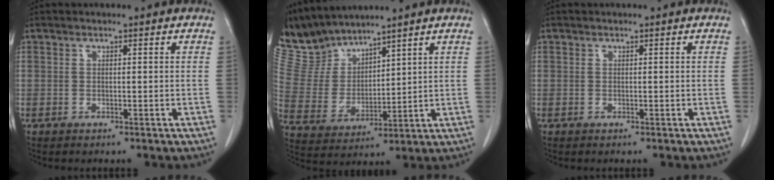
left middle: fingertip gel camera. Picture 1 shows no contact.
{"total": 8.7, "force": [8.6, 1.4, 0.4], "torque": [-0.033, 0.008, 0.200]}
{"total": 0.0}